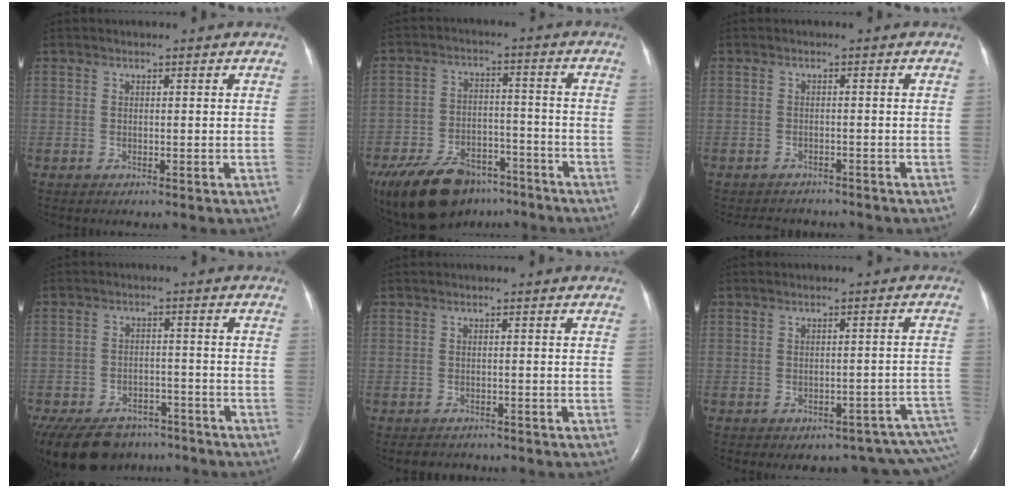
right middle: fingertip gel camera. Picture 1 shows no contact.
{"total": 15.2, "force": [-11.5, 7.3, 6.9], "torque": [-0.135, 0.007, -0.183]}
{"total": 5.1, "force": [-4.8, 1.6, 0.7], "torque": [-0.010, -0.005, -0.063]}
{"total": 18.1, "force": [-13.7, 9.7, 6.9], "torque": [-0.202, -0.017, -0.194]}
{"total": 3.8, "force": [-3.3, 1.6, 1.1], "torque": [-0.015, -0.004, -0.041]}
{"total": 11.4, "force": [-8.6, 5.0, 5.5], "torque": [-0.016, 0.045, -0.087]}